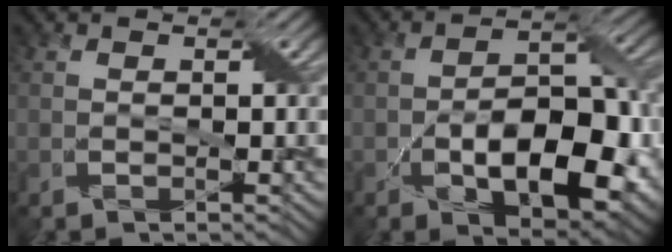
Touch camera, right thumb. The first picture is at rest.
{"total": 11.5, "force": [-4.0, 5.9, 9.0], "torque": [-0.139, -0.007, -0.062]}